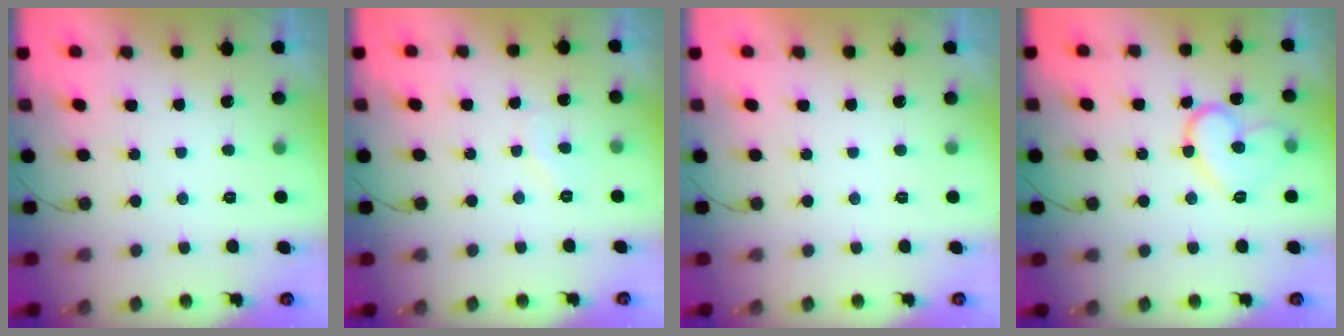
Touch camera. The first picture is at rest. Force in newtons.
{"total": 4.6, "press": 4.5, "slide": 0.4}
{"total": 1.7, "press": 1.7, "slide": 0.1}
{"total": 13.4, "press": 13.4, "slide": 0.7}